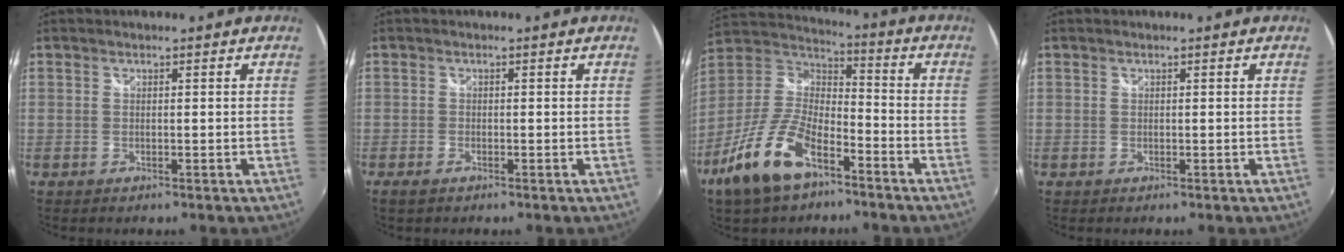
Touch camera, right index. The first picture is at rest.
{"total": 1.6, "force": [-1.2, 0.6, 0.9], "torque": [-0.021, -0.005, -0.024]}
{"total": 17.1, "force": [-9.9, 7.4, 11.9], "torque": [-0.256, -0.017, -0.190]}
{"total": 0.0}